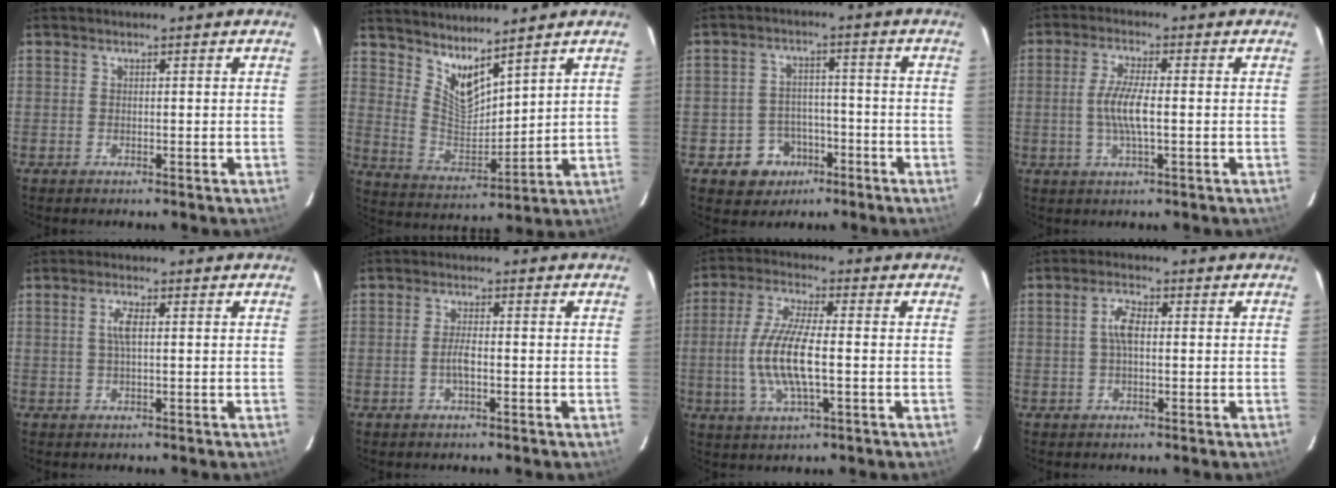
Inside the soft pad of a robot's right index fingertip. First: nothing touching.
{"total": 9.2, "force": [7.4, 2.3, 4.9], "torque": [-0.089, -0.015, 0.147]}
{"total": 7.6, "force": [-3.9, 6.4, 1.3], "torque": [-0.043, 0.027, -0.046]}
{"total": 6.3, "force": [-0.6, 1.2, 6.2], "torque": [-0.120, -0.001, -0.011]}
{"total": 2.9, "force": [0.4, 0.8, 2.7], "torque": [-0.056, 0.004, 0.009]}
{"total": 3.0, "force": [-0.8, 0.9, 2.8], "torque": [-0.055, 0.000, -0.014]}
{"total": 11.5, "force": [-1.4, 3.0, 11.0], "torque": [-0.226, -0.003, -0.029]}
{"total": 4.0, "force": [0.2, 1.8, 3.5], "torque": [-0.071, 0.010, 0.005]}